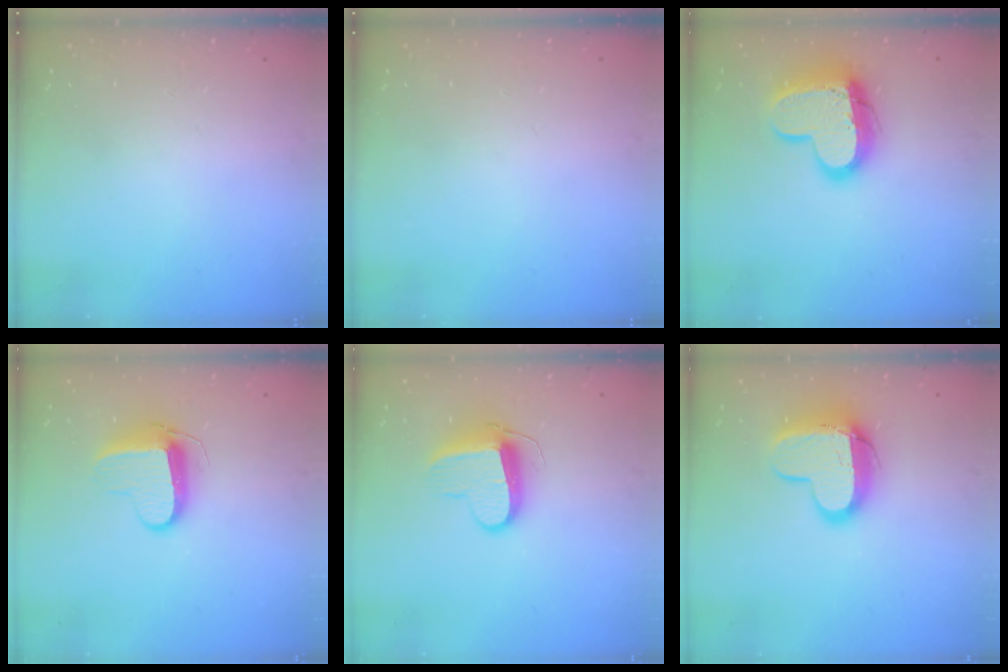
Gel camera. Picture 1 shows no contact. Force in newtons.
{"total": 0.0}
{"total": 16.3, "press": 16.3, "slide": 1.3}
{"total": 9.7, "press": 9.7, "slide": 0.4}
{"total": 10.3, "press": 10.3, "slide": 0.5}
{"total": 12.8, "press": 12.7, "slide": 1.4}